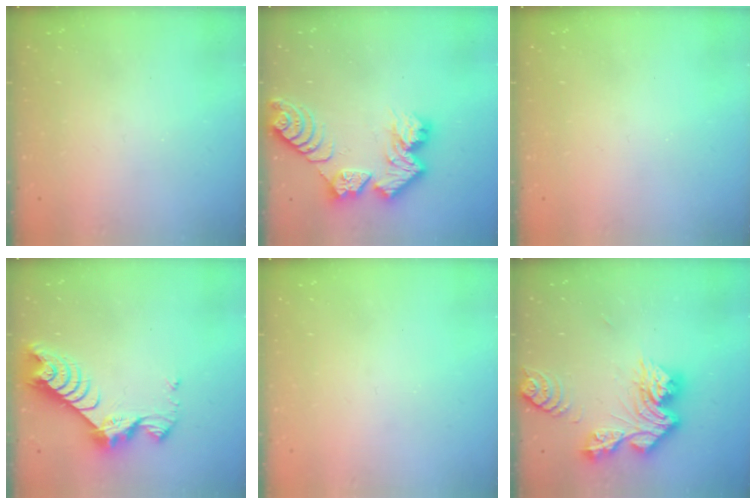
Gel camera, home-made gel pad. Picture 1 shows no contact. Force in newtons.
{"total": 12.7, "press": 12.6, "slide": 1.0}
{"total": 0.0}
{"total": 9.3, "press": 9.2, "slide": 0.8}
{"total": 0.7, "press": 0.7, "slide": 0.1}
{"total": 14.3, "press": 14.2, "slide": 1.5}